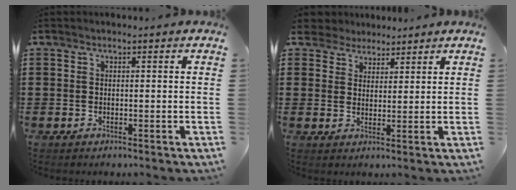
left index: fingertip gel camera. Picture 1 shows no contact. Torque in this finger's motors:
{"motor_torque": [1.23, -0.91, 0.19, 0.08]}